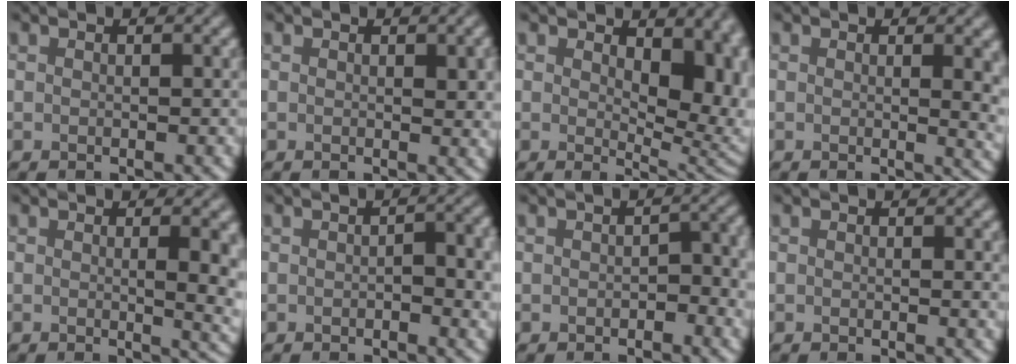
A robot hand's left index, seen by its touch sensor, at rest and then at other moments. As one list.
[{"total": 1.8, "force": [0.3, 0.6, 1.7], "torque": [-0.019, -0.004, 0.005]}, {"total": 7.8, "force": [1.5, 4.4, 6.2], "torque": [-0.069, -0.012, 0.024]}, {"total": 4.1, "force": [0.7, 1.6, 3.7], "torque": [-0.027, -0.003, 0.012]}, {"total": 6.0, "force": [0.4, 2.2, 5.6], "torque": [-0.044, -0.004, 0.009]}, {"total": 4.0, "force": [-0.2, 1.6, 3.7], "torque": [-0.046, -0.001, -0.003]}, {"total": 2.5, "force": [-0.5, 1.3, 2.1], "torque": [-0.025, -0.001, -0.009]}, {"total": 0.8, "force": [0.1, 0.1, 0.7], "torque": [-0.006, -0.001, -0.001]}]